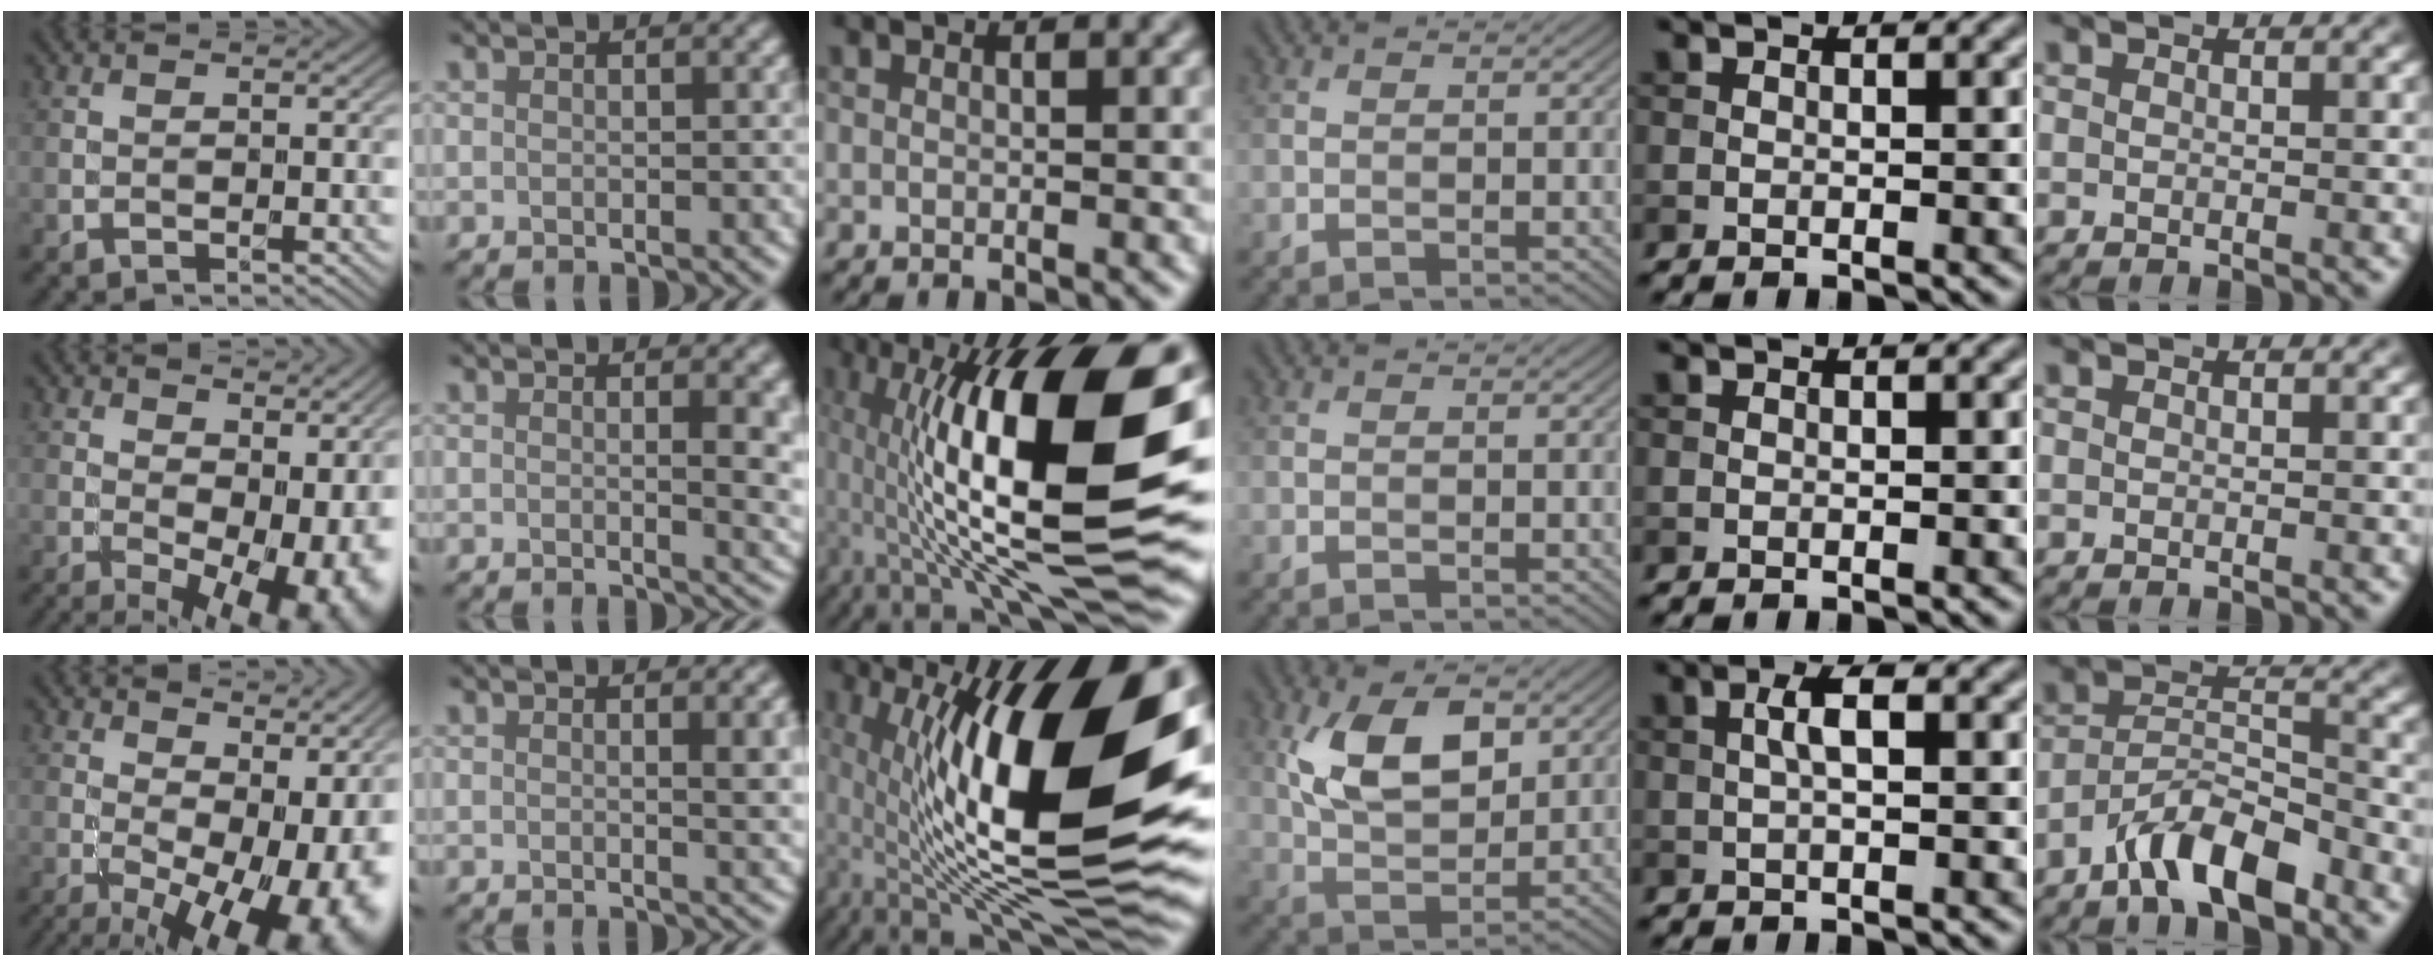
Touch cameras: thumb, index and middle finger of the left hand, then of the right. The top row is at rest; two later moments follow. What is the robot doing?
{"motion": "unscrew", "object": "dispenser bottle"}